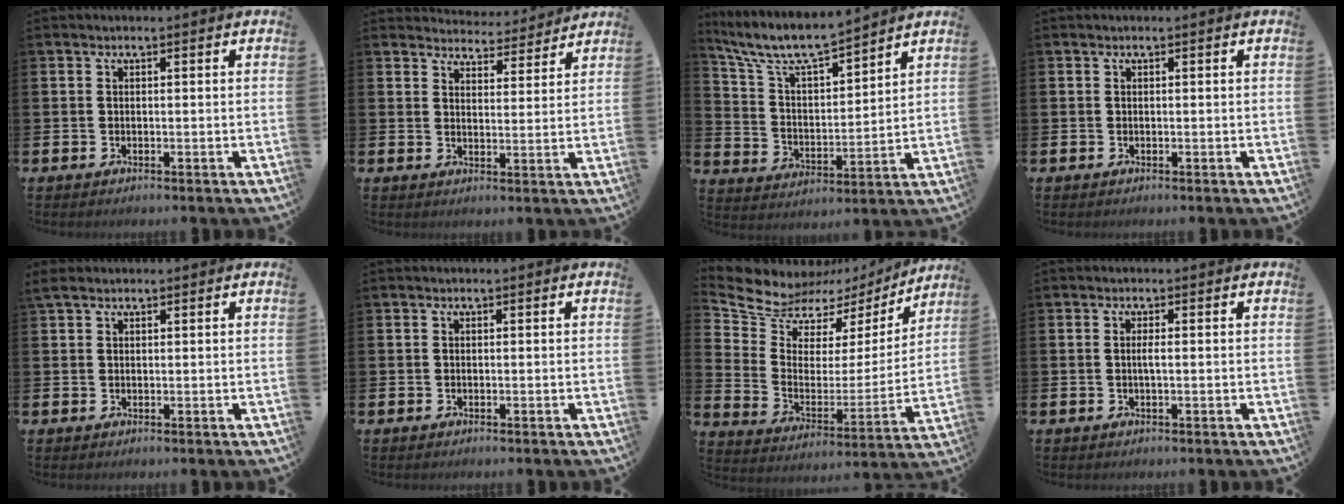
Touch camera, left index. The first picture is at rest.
{"total": 4.3, "force": [4.3, 0.6, -0.2], "torque": [0.006, -0.040, 0.071]}
{"total": 8.2, "force": [7.6, 1.3, 2.8], "torque": [-0.094, -0.049, 0.134]}
{"total": 0.0}
{"total": 1.7, "force": [1.4, 0.8, 0.6], "torque": [-0.008, 0.004, 0.024]}
{"total": 0.0}
{"total": 7.8, "force": [6.9, 3.6, 0.8], "torque": [-0.062, -0.054, 0.122]}
{"total": 0.9, "force": [-0.1, 0.1, 0.9], "torque": [-0.016, -0.002, -0.002]}